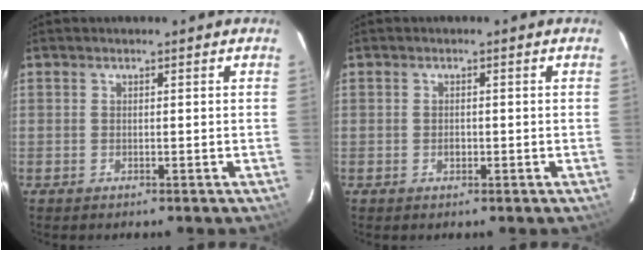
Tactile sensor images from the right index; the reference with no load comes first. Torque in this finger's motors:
{"motor_torque": [-0.05, 0.02, 0.02, 0.00]}